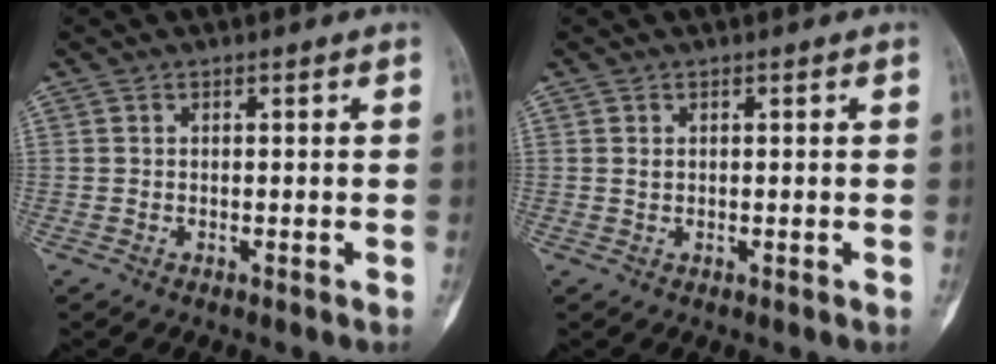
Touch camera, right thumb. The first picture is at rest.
{"total": 0.6, "force": [0.2, 0.4, 0.4], "torque": [-0.007, 0.002, 0.005]}